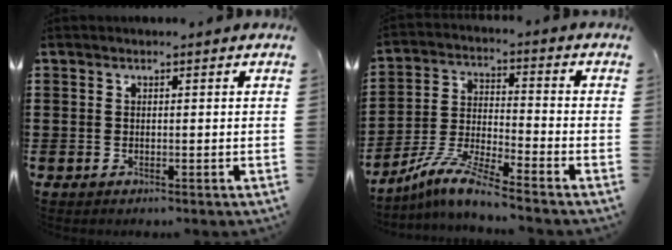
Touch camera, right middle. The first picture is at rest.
{"total": 7.9, "force": [-6.9, -0.1, 3.9], "torque": [-0.092, -0.009, -0.140]}